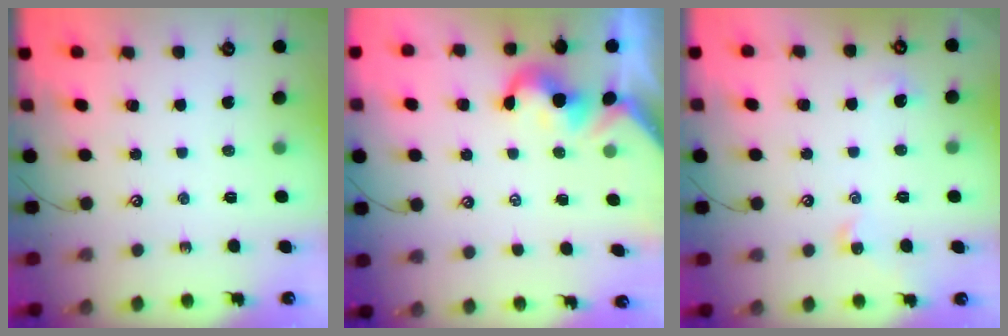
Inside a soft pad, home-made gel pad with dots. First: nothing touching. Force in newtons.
{"total": 0.0}
{"total": 2.1, "press": 2.0, "slide": 0.6}